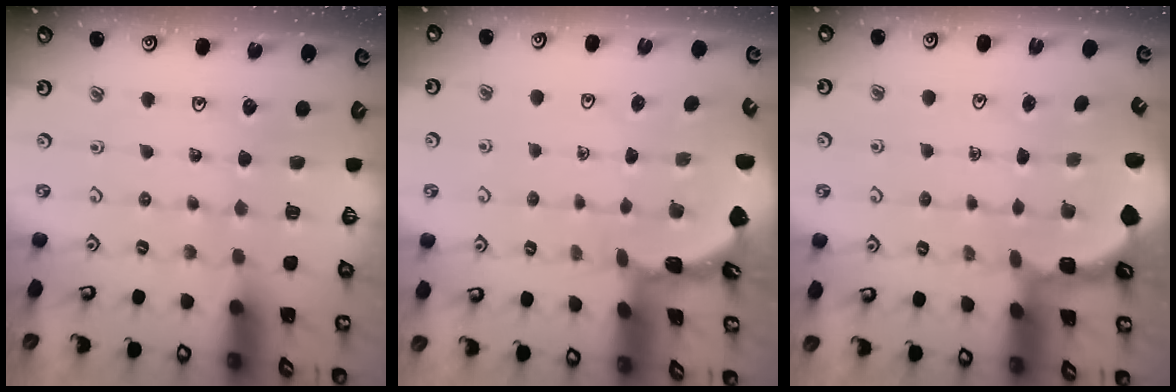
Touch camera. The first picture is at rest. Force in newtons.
{"total": 1.7, "press": 1.7, "slide": 0.1}
{"total": 1.3, "press": 1.2, "slide": 0.4}